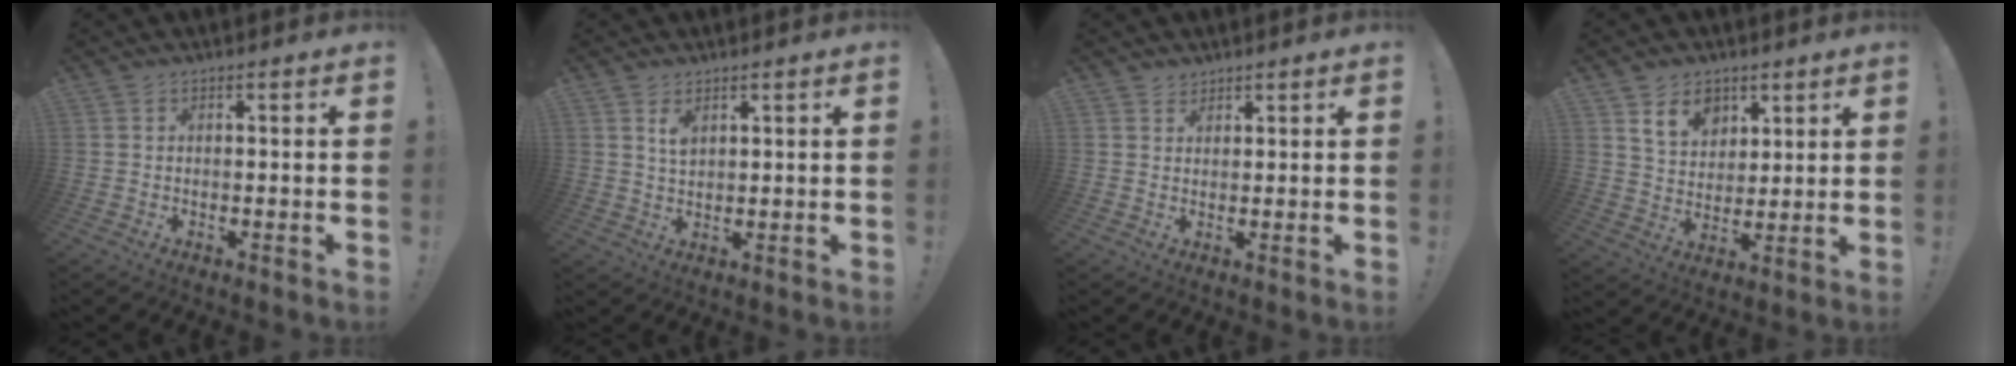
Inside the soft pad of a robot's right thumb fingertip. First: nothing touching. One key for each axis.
{"total": 3.8, "fx": 2.2, "fy": 2.4, "fz": 2.0, "tx": -0.021, "ty": -0.014, "tz": 0.037}
{"total": 2.0, "fx": 1.8, "fy": 1.0, "fz": 0.0, "tx": 0.017, "ty": -0.013, "tz": 0.031}
{"total": 10.5, "fx": 6.2, "fy": 7.5, "fz": 3.9, "tx": -0.065, "ty": -0.027, "tz": 0.119}